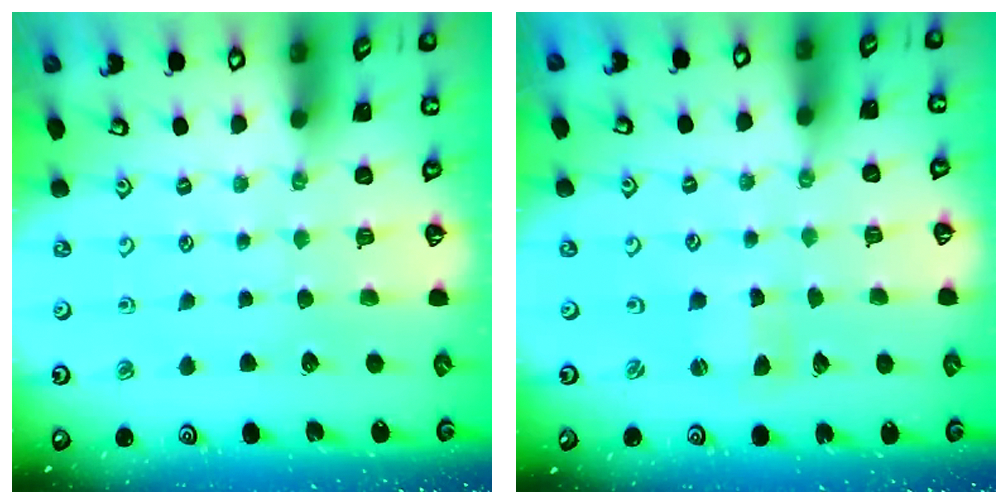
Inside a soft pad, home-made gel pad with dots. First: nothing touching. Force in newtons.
{"total": 1.3, "press": 1.2, "slide": 0.3}